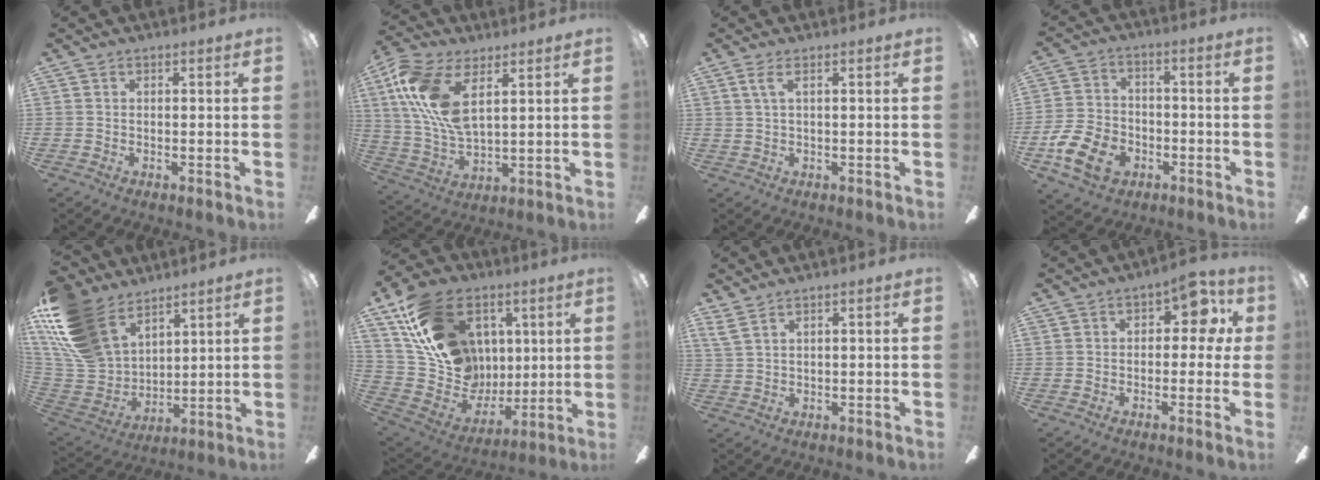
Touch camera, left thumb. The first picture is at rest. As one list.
[{"total": 14.7, "force": [6.7, 6.6, 11.2], "torque": [-0.248, -0.019, 0.123]}, {"total": 4.6, "force": [2.0, 1.3, 3.9], "torque": [-0.083, 0.002, 0.036]}, {"total": 12.7, "force": [-5.7, 9.0, 6.9], "torque": [-0.158, 0.041, -0.103]}, {"total": 21.1, "force": [13.0, 12.4, 11.1], "torque": [-0.266, -0.061, 0.246]}, {"total": 24.6, "force": [9.1, 18.1, 14.0], "torque": [-0.263, -0.026, 0.185]}, {"total": 2.7, "force": [2.0, 1.0, 1.6], "torque": [-0.036, -0.003, 0.038]}, {"total": 7.5, "force": [2.2, 4.6, 5.6], "torque": [-0.070, -0.005, 0.032]}]